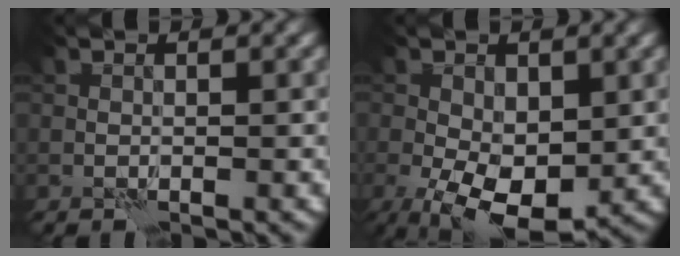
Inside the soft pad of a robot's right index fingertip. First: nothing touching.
{"total": 8.2, "force": [-2.2, 4.6, 6.5], "torque": [-0.125, -0.020, -0.036]}